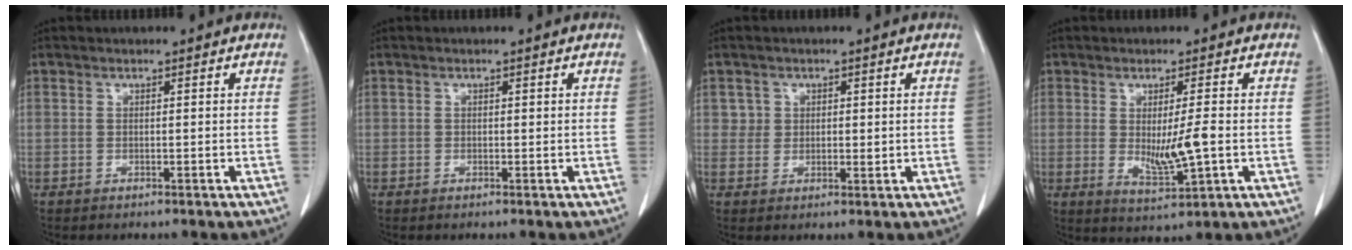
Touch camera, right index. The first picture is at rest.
{"total": 0.0}
{"total": 2.6, "force": [0.9, 2.4, 0.6], "torque": [-0.001, -0.004, 0.013]}
{"total": 6.0, "force": [-0.4, 0.6, 5.9], "torque": [-0.100, -0.016, -0.002]}